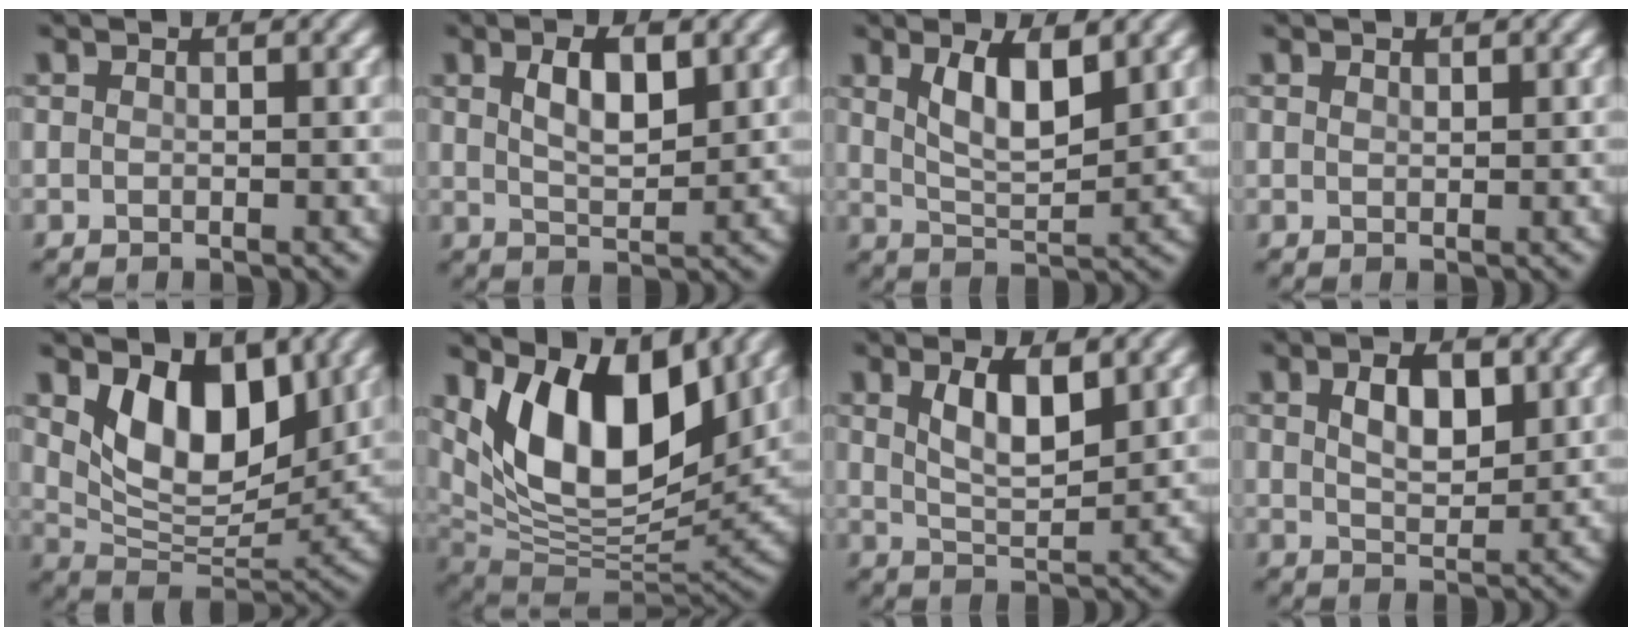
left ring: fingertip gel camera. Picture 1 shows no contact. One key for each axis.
{"total": 4.0, "fx": 1.6, "fy": 1.7, "fz": 3.3, "tx": -0.066, "ty": 0.005, "tz": 0.031}
{"total": 4.8, "fx": 2.1, "fy": 1.7, "fz": 3.9, "tx": -0.079, "ty": -0.004, "tz": 0.040}
{"total": 0.5, "fx": 0.4, "fy": 0.2, "fz": 0.2, "tx": -0.003, "ty": -0.002, "tz": 0.009}
{"total": 7.8, "fx": 3.1, "fy": 4.5, "fz": 5.5, "tx": -0.094, "ty": -0.020, "tz": 0.055}
{"total": 11.6, "fx": 5.3, "fy": 5.8, "fz": 8.6, "tx": -0.141, "ty": -0.008, "tz": 0.092}
{"total": 4.1, "fx": 1.9, "fy": 1.5, "fz": 3.4, "tx": -0.069, "ty": -0.002, "tz": 0.036}
{"total": 4.0, "fx": 1.4, "fy": 2.1, "fz": 3.1, "tx": -0.059, "ty": 0.004, "tz": 0.027}